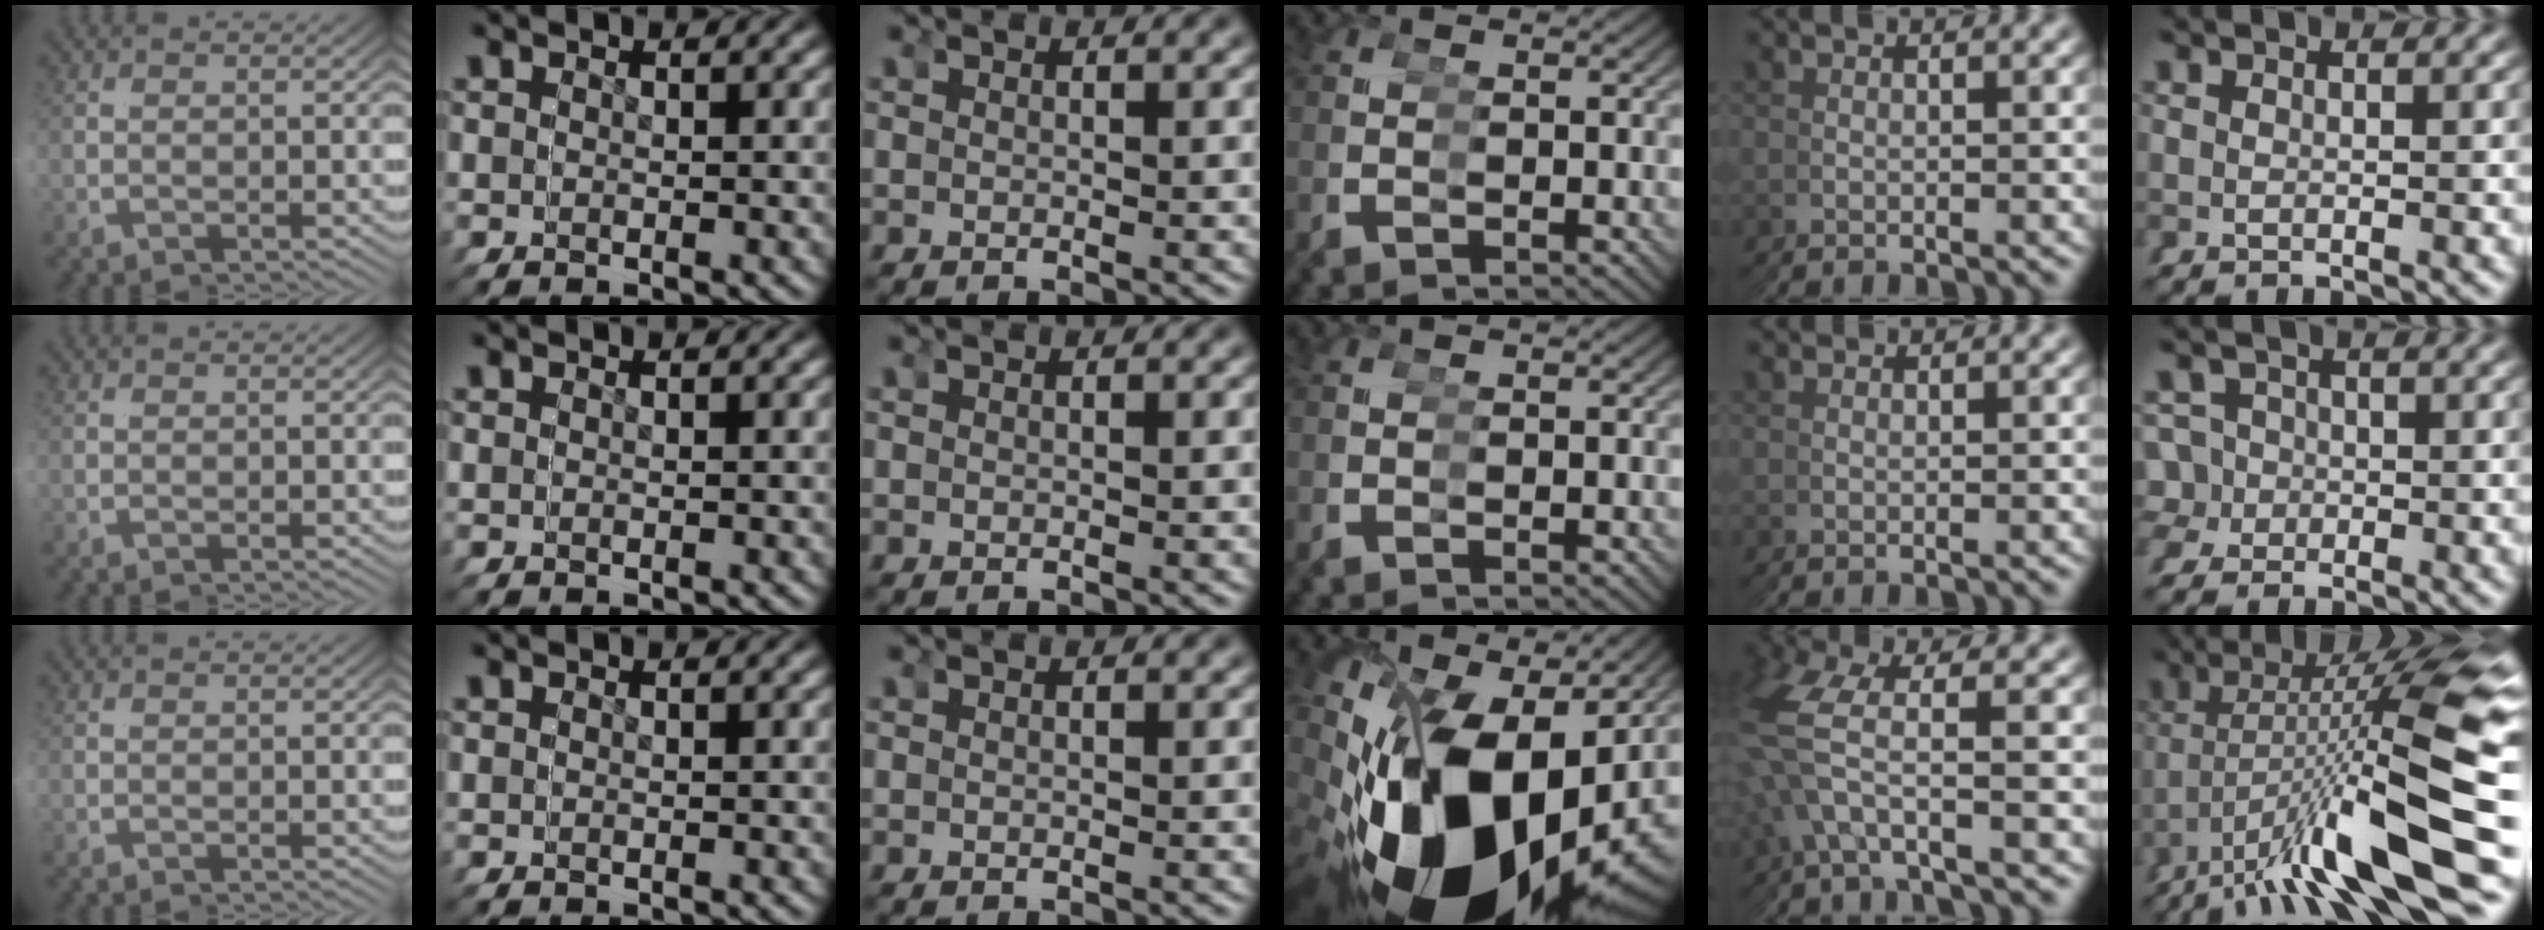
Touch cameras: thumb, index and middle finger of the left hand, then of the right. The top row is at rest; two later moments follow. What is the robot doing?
{"motion": "grasp_and_lifting", "object": "scissors"}